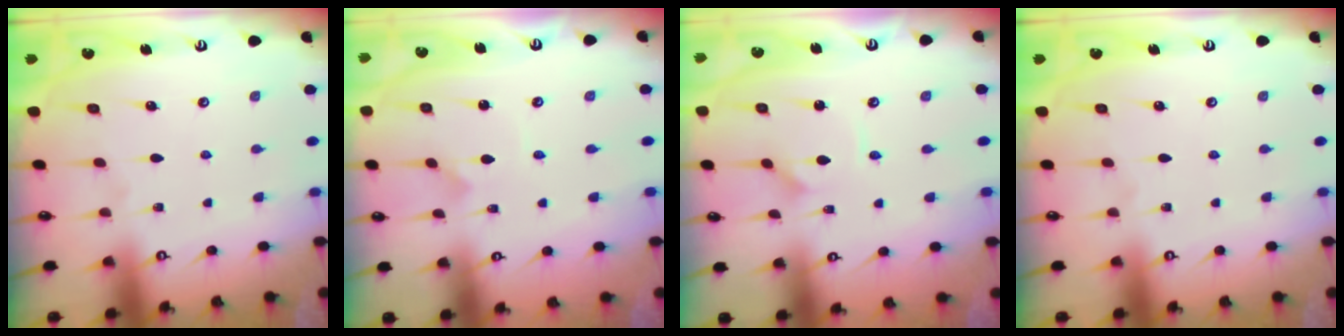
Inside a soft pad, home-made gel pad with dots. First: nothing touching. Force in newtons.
{"total": 0.8, "press": 0.8, "slide": 0.0}
{"total": 1.7, "press": 1.6, "slide": 0.3}
{"total": 0.0}